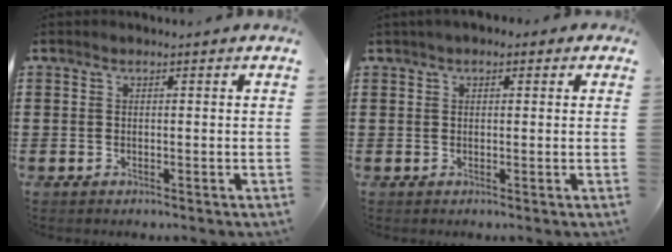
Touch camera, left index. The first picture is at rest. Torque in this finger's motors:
{"motor_torque": [2.14, 0.00, 0.90, 0.21]}